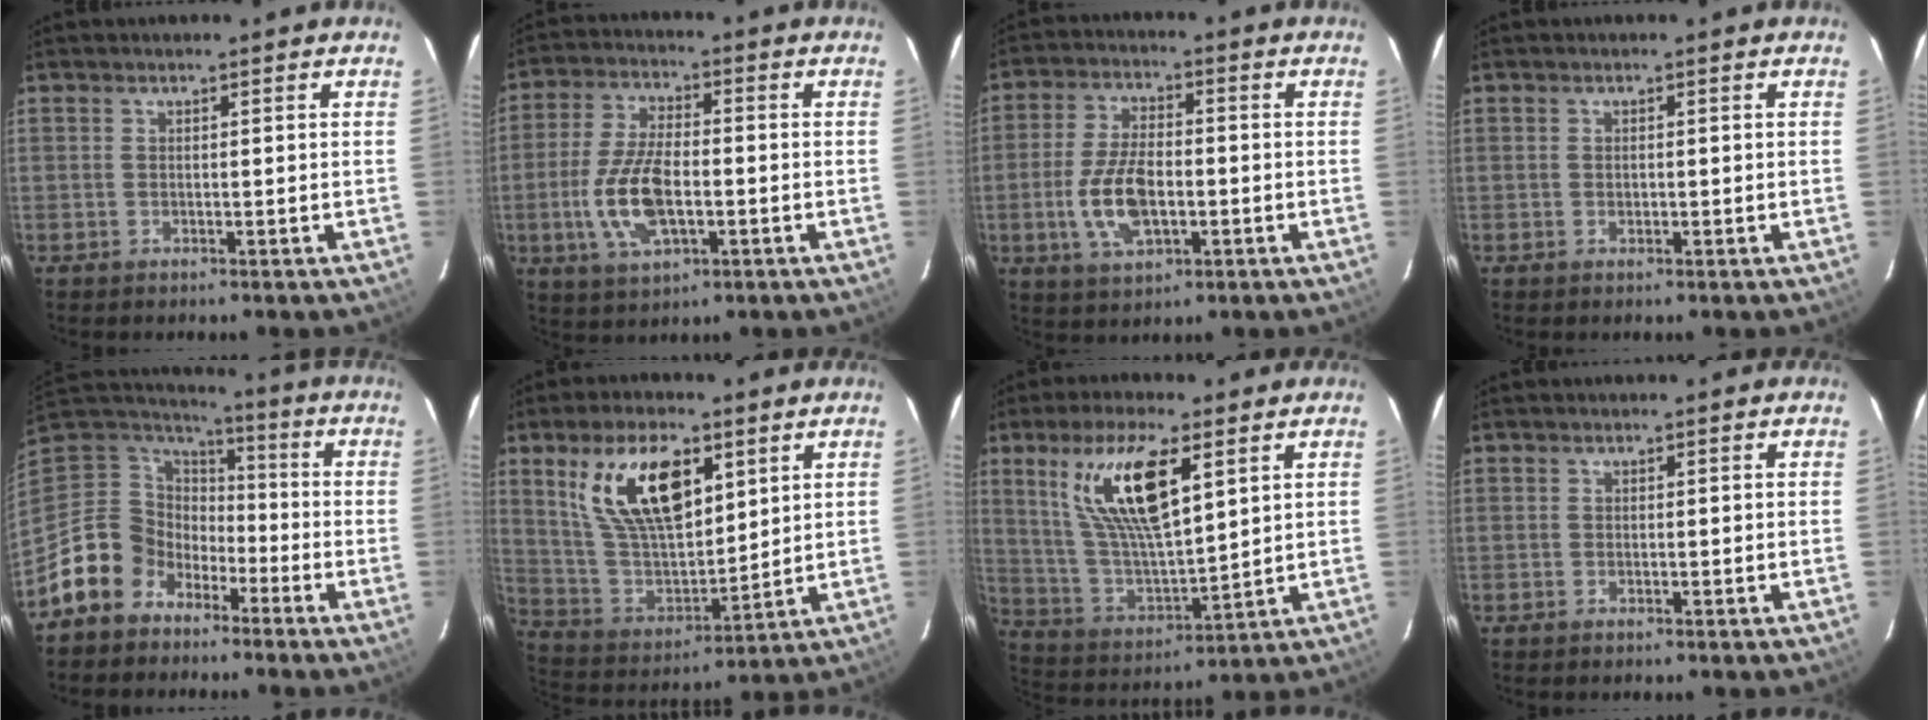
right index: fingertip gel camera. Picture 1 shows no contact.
{"total": 12.3, "force": [-2.9, 5.7, 10.5], "torque": [-0.223, -0.002, -0.050]}
{"total": 11.1, "force": [-2.6, 5.5, 9.2], "torque": [-0.192, -0.002, -0.043]}
{"total": 0.7, "force": [-0.1, 0.6, 0.3], "torque": [-0.002, 0.000, -0.001]}
{"total": 11.9, "force": [-6.8, 9.5, 2.2], "torque": [-0.068, 0.030, -0.130]}
{"total": 18.0, "force": [8.3, 8.6, 13.5], "torque": [-0.251, 0.009, 0.170]}
{"total": 16.5, "force": [7.6, 5.1, 13.7], "torque": [-0.260, 0.005, 0.157]}
{"total": 0.5, "force": [0.0, 0.5, -0.1], "torque": [0.003, 0.002, -0.002]}